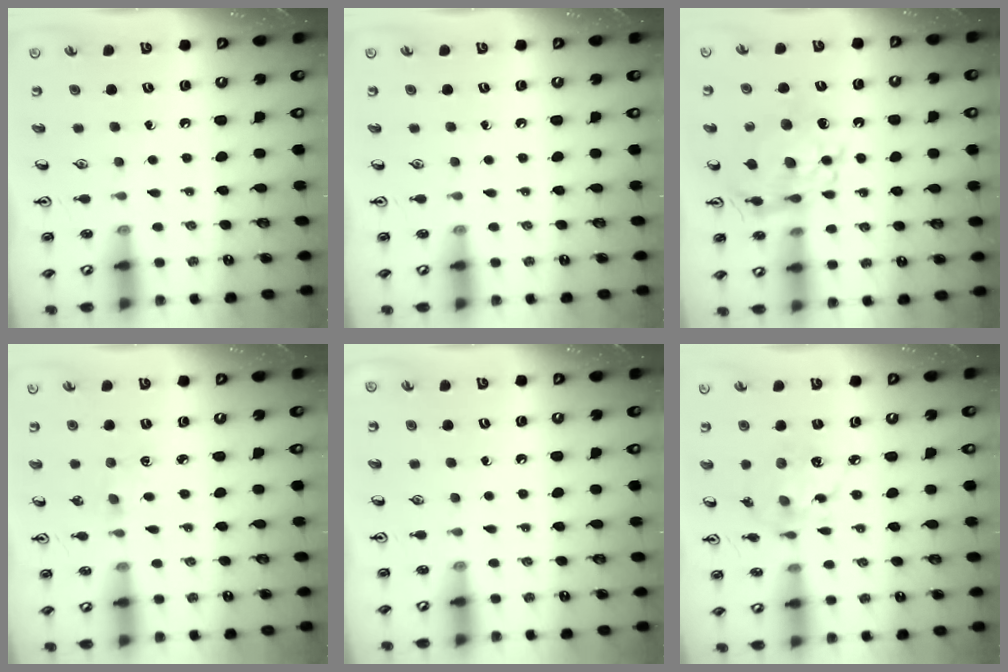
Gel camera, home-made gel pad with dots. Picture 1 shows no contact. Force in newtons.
{"total": 0.0}
{"total": 12.0, "press": 12.0, "slide": 1.1}
{"total": 3.6, "press": 3.6, "slide": 0.5}
{"total": 0.0}
{"total": 11.2, "press": 11.2, "slide": 0.7}